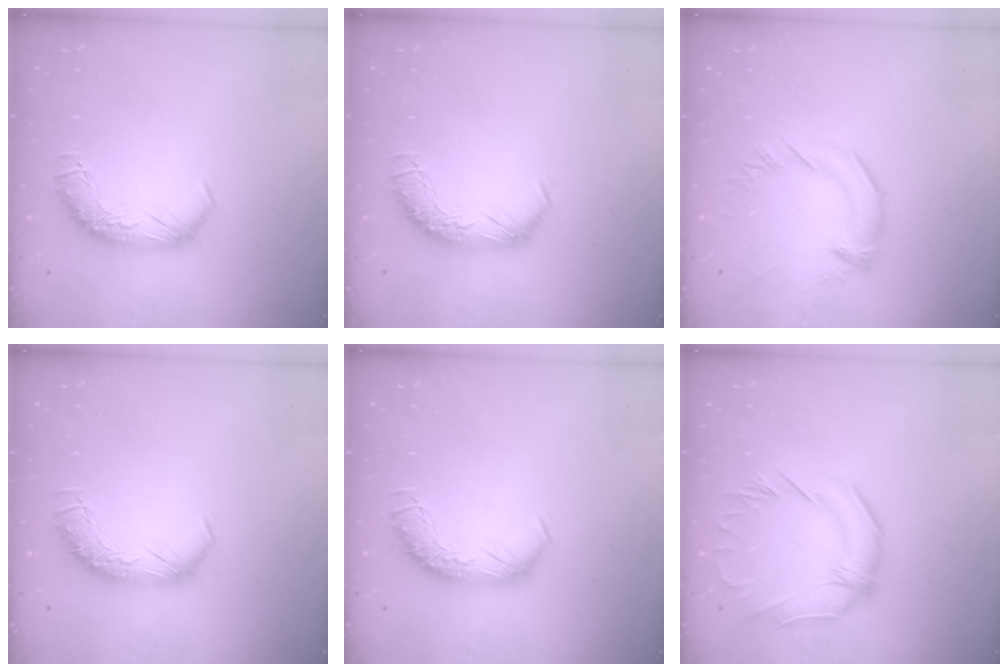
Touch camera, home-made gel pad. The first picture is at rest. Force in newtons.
{"total": 0.0}
{"total": 2.0, "press": 1.9, "slide": 0.7}
{"total": 0.0}
{"total": 0.0}
{"total": 2.6, "press": 2.2, "slide": 1.4}